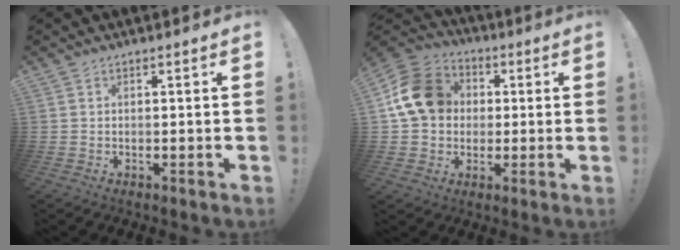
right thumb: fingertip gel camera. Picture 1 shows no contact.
{"total": 16.5, "force": [3.5, 13.4, 8.9], "torque": [-0.140, 0.005, 0.074]}